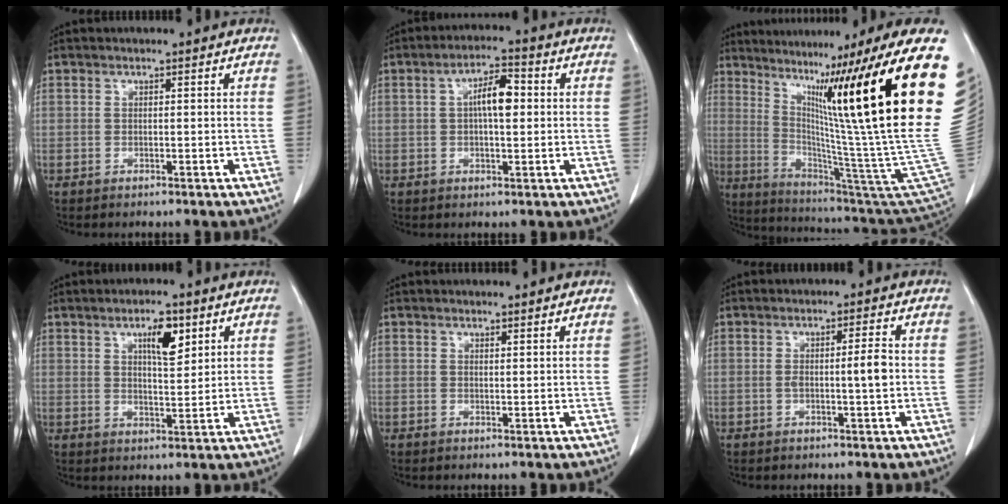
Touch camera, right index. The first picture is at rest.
{"total": 5.8, "force": [0.7, 1.8, 5.5], "torque": [-0.099, 0.013, 0.010]}
{"total": 35.0, "force": [12.9, 0.3, 32.6], "torque": [-0.383, 0.001, 0.205]}
{"total": 5.6, "force": [2.9, 1.6, 4.5], "torque": [-0.077, 0.000, 0.048]}
{"total": 1.5, "force": [1.5, 0.0, 0.3], "torque": [-0.015, -0.007, 0.018]}
{"total": 3.4, "force": [-0.2, 0.1, 3.4], "torque": [-0.060, 0.001, -0.002]}